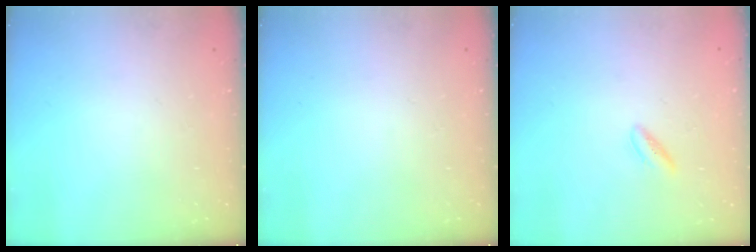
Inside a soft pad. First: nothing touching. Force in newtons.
{"total": 0.0}
{"total": 2.1, "press": 1.9, "slide": 0.9}